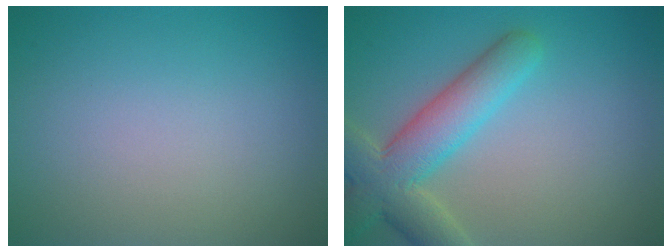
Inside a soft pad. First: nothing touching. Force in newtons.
{"total": 6.4, "press": 6.4, "slide": 0.4}